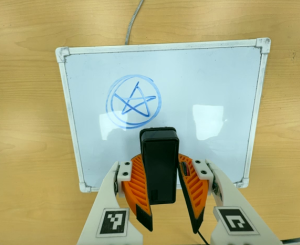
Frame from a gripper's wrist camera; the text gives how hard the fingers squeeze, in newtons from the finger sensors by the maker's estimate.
{"total": 10.4, "left": 9.3, "right": 11.6}